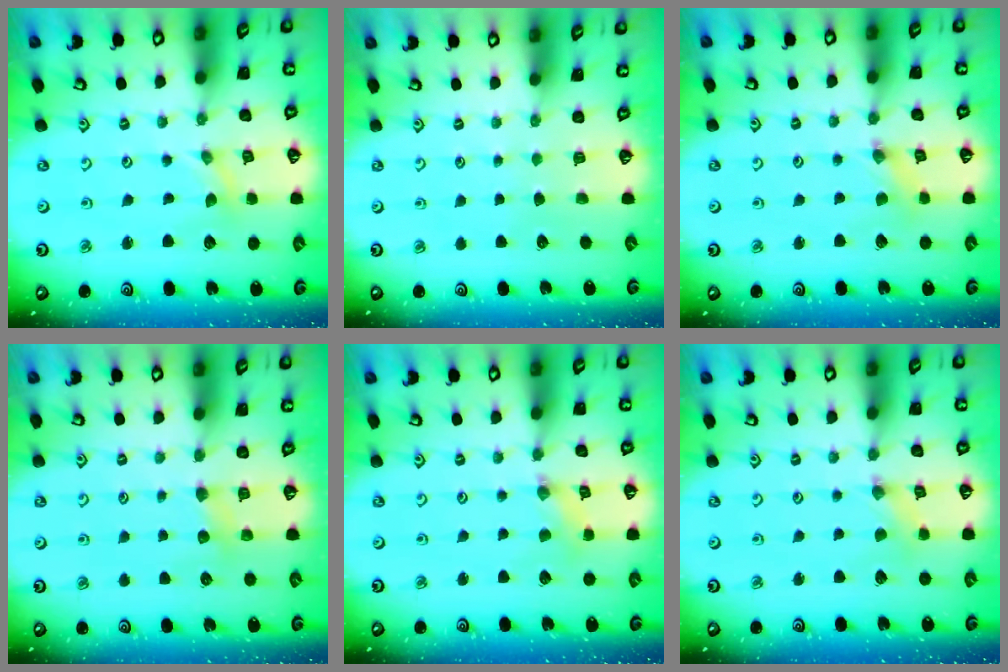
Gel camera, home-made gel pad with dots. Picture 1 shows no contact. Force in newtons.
{"total": 0.0}
{"total": 1.3, "press": 1.3, "slide": 0.2}
{"total": 4.0, "press": 3.9, "slide": 0.5}
{"total": 2.4, "press": 2.4, "slide": 0.2}
{"total": 0.8, "press": 0.8, "slide": 0.2}